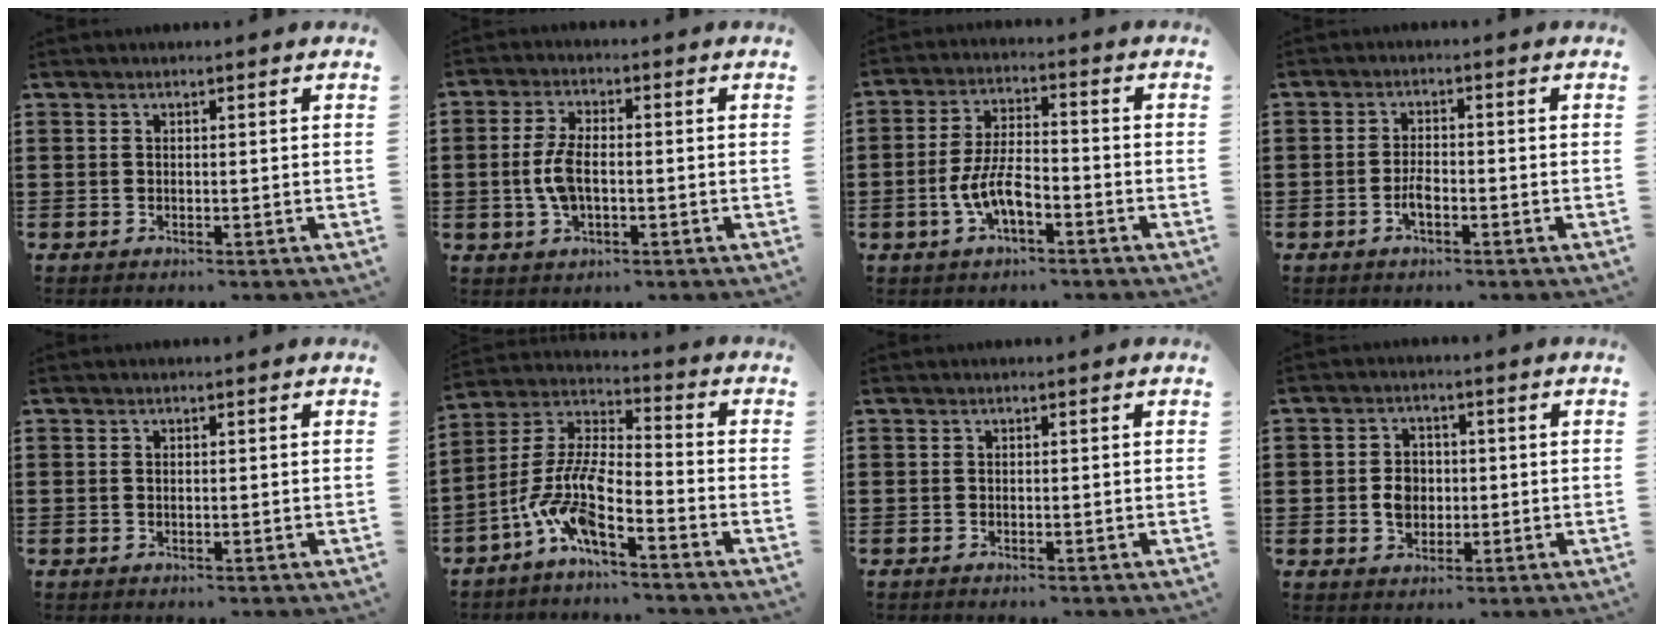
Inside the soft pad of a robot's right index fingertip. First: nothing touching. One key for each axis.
{"total": 5.9, "fx": -0.5, "fy": 2.7, "fz": 5.2, "tx": -0.124, "ty": -0.005, "tz": -0.016}
{"total": 7.1, "fx": -2.9, "fy": 2.7, "fz": 5.9, "tx": -0.132, "ty": -0.002, "tz": -0.061}
{"total": 2.7, "fx": -1.3, "fy": 0.8, "fz": 2.3, "tx": -0.049, "ty": -0.001, "tz": -0.026}
{"total": 0.0}
{"total": 9.7, "fx": -6.2, "fy": 2.0, "fz": 7.1, "tx": -0.184, "ty": -0.029, "tz": -0.133}
{"total": 0.0}
{"total": 4.2, "fx": -0.3, "fy": 3.2, "fz": 2.6, "tx": -0.064, "ty": 0.004, "tz": -0.010}